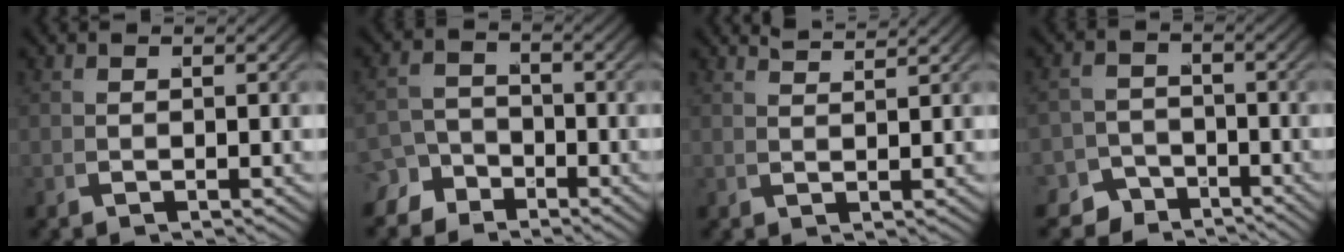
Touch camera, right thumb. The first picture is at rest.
{"total": 4.1, "force": [-2.8, 2.8, 0.8], "torque": [0.001, -0.019, -0.045]}
{"total": 2.4, "force": [2.4, -0.2, 0.1], "torque": [0.006, 0.005, 0.044]}
{"total": 5.3, "force": [-4.2, 3.2, 1.0], "torque": [0.018, -0.028, -0.070]}